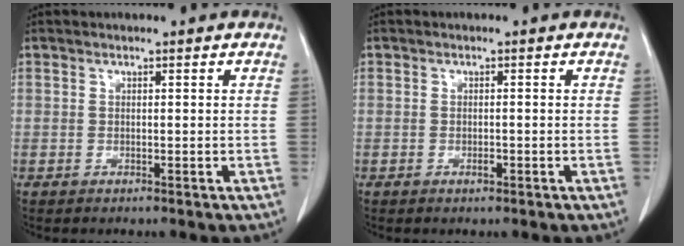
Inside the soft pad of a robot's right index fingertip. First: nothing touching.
{"total": 0.7, "force": [-0.3, 0.4, 0.6], "torque": [-0.013, -0.001, -0.003]}